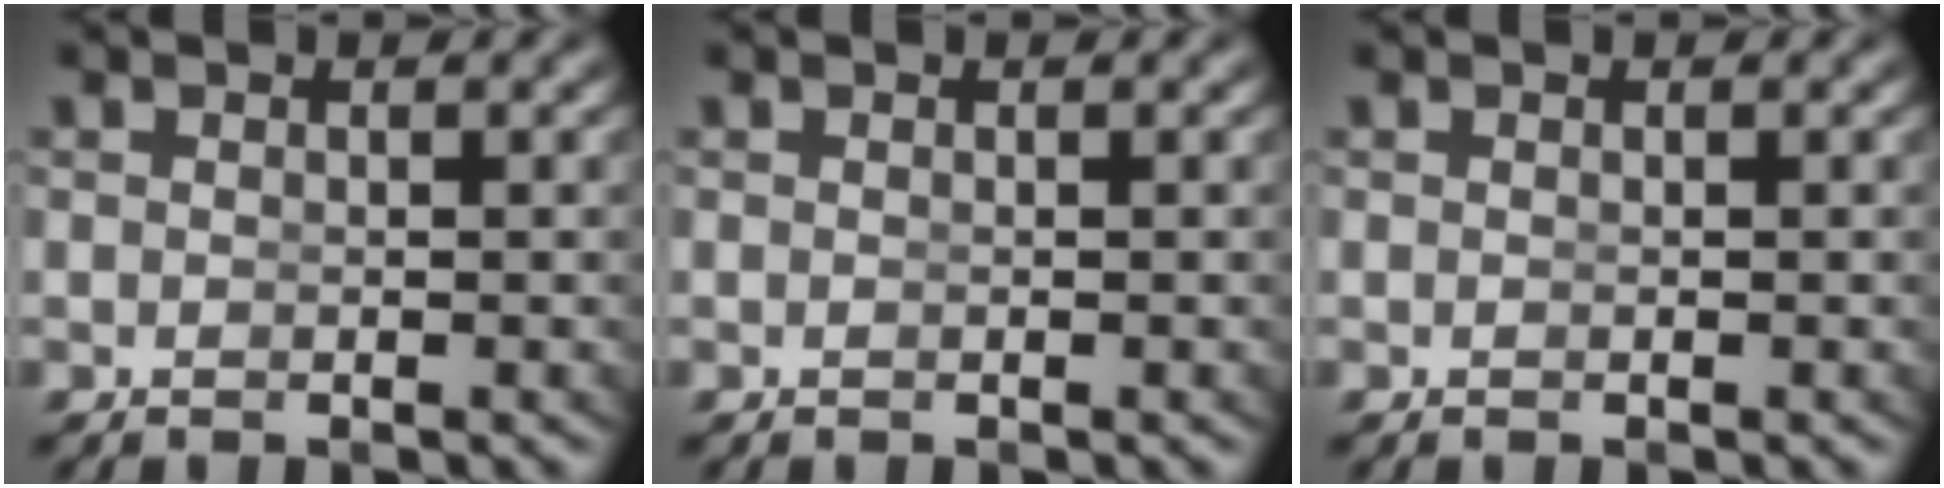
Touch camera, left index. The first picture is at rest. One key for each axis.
{"total": 0.0}
{"total": 0.0}